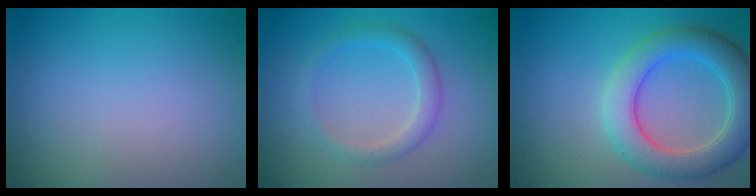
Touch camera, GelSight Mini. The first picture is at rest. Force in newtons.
{"total": 2.1, "press": 2.1, "slide": 0.1}
{"total": 5.9, "press": 5.9, "slide": 0.4}